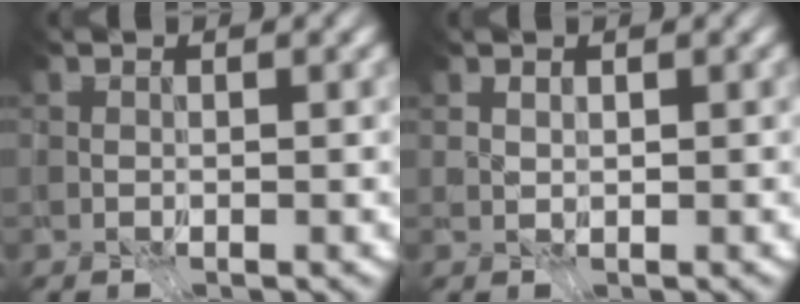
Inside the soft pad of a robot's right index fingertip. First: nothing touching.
{"total": 0.6, "force": [0.6, -0.1, 0.0], "torque": [-0.008, 0.002, 0.014]}